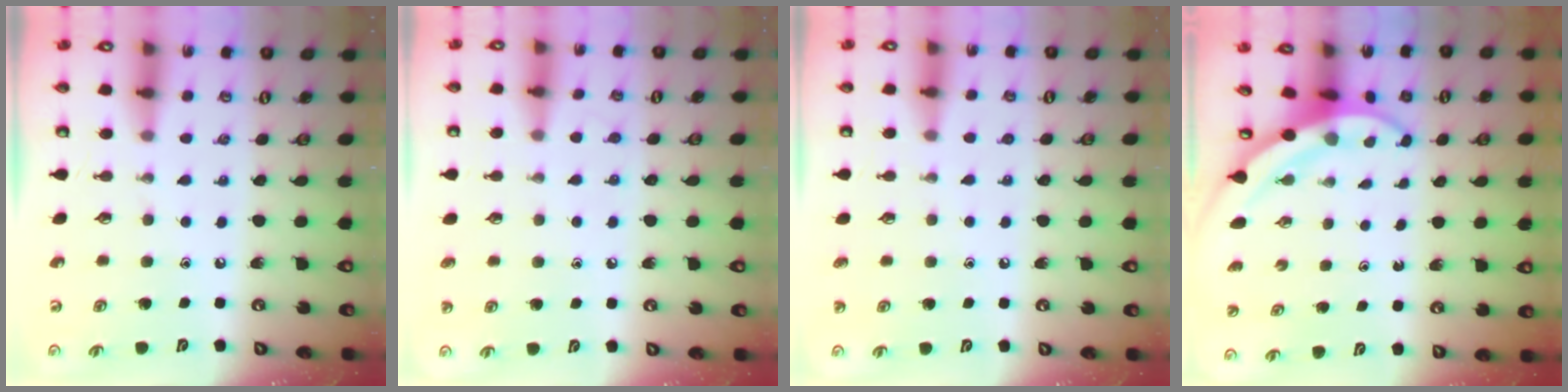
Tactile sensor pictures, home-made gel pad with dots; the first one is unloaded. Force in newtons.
{"total": 4.3, "press": 4.3, "slide": 0.4}
{"total": 1.7, "press": 1.7, "slide": 0.1}
{"total": 4.8, "press": 4.7, "slide": 0.2}